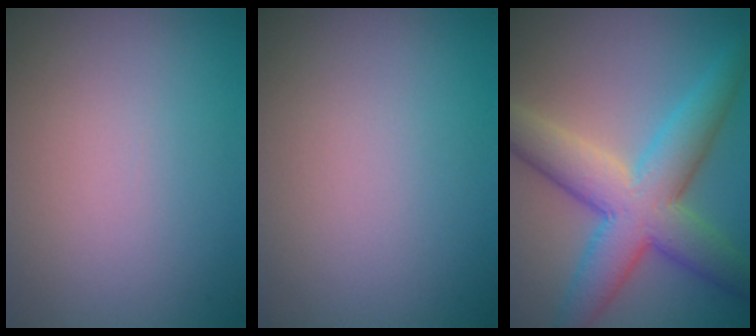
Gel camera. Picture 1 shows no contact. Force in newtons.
{"total": 0.0}
{"total": 8.7, "press": 8.7, "slide": 0.2}